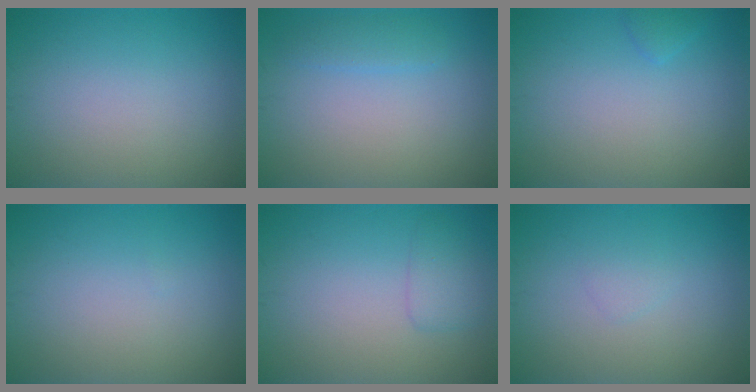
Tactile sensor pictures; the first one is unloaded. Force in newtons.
{"total": 1.4, "press": 1.4, "slide": 0.1}
{"total": 0.9, "press": 0.9, "slide": 0.1}
{"total": 0.0}
{"total": 1.7, "press": 1.7, "slide": 0.1}
{"total": 0.7, "press": 0.7, "slide": 0.1}